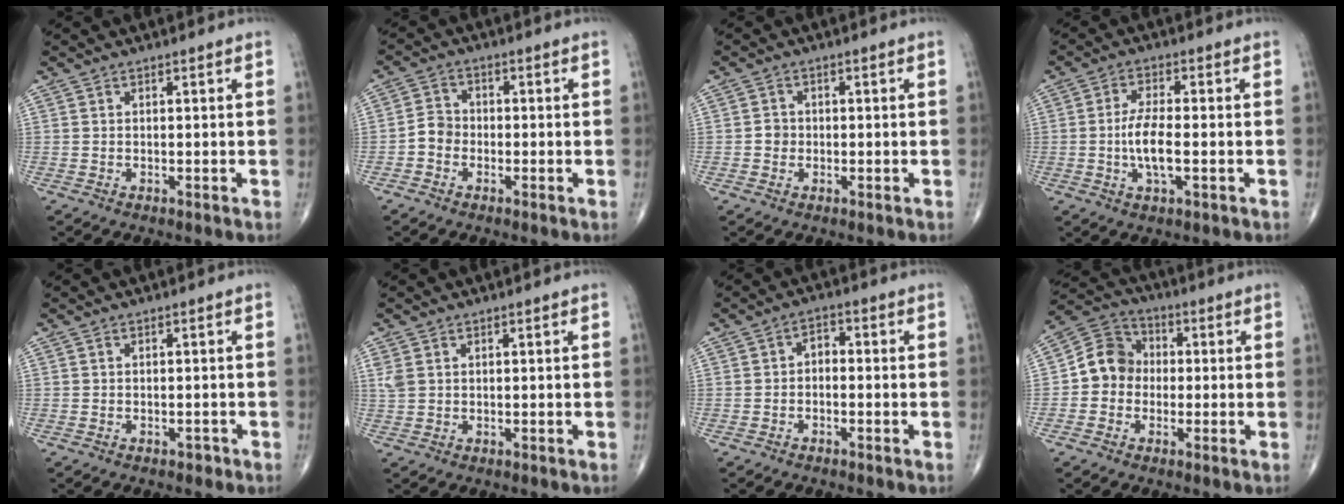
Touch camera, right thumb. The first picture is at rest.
{"total": 3.5, "force": [-1.4, 2.9, 1.4], "torque": [-0.010, 0.014, -0.036]}
{"total": 1.8, "force": [-0.3, 1.7, 0.6], "torque": [0.001, 0.006, -0.008]}
{"total": 6.6, "force": [-1.0, 2.2, 6.1], "torque": [-0.127, 0.000, -0.023]}
{"total": 0.8, "force": [-0.5, 0.5, 0.3], "torque": [0.002, 0.001, -0.009]}
{"total": 2.1, "force": [0.8, 1.5, 1.3], "torque": [-0.035, 0.005, 0.023]}
{"total": 2.6, "force": [-0.7, 1.7, 1.8], "torque": [-0.017, 0.019, -0.024]}
{"total": 8.6, "force": [-0.7, 7.6, 3.8], "torque": [-0.045, 0.033, -0.029]}